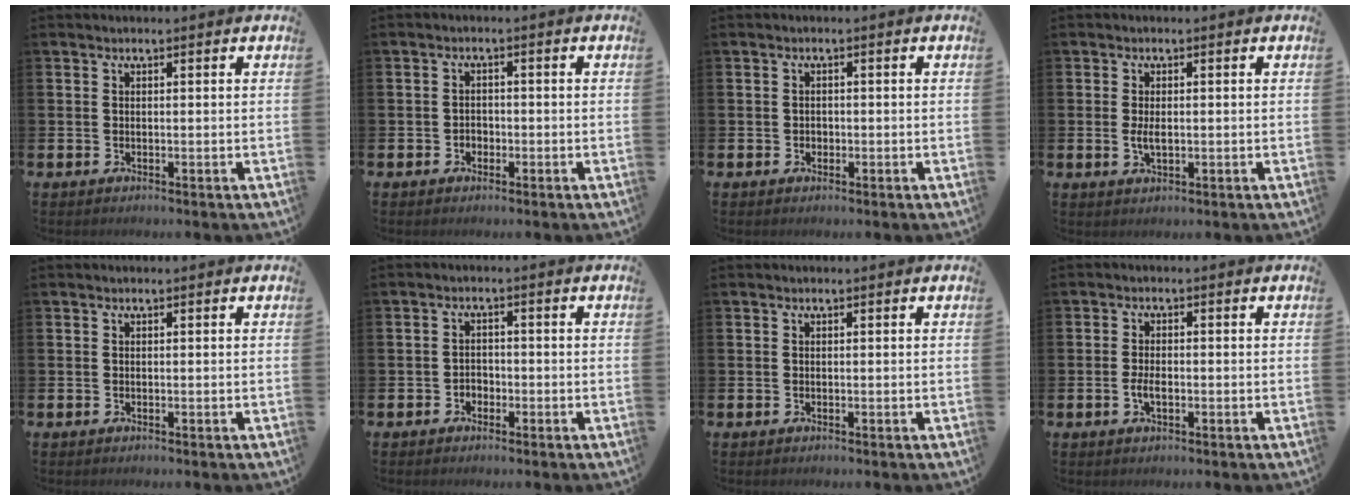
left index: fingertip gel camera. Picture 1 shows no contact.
{"total": 1.5, "force": [-0.7, 1.3, 0.4], "torque": [-0.004, 0.001, -0.018]}
{"total": 0.9, "force": [-0.1, 0.9, 0.2], "torque": [0.000, 0.006, -0.006]}
{"total": 2.2, "force": [0.0, 1.0, 1.9], "torque": [-0.032, 0.002, -0.002]}
{"total": 0.0}
{"total": 1.8, "force": [-0.9, 1.5, 0.3], "torque": [-0.005, 0.002, -0.023]}
{"total": 0.0}
{"total": 2.3, "force": [-0.6, 1.1, 1.9], "torque": [-0.030, -0.001, -0.012]}